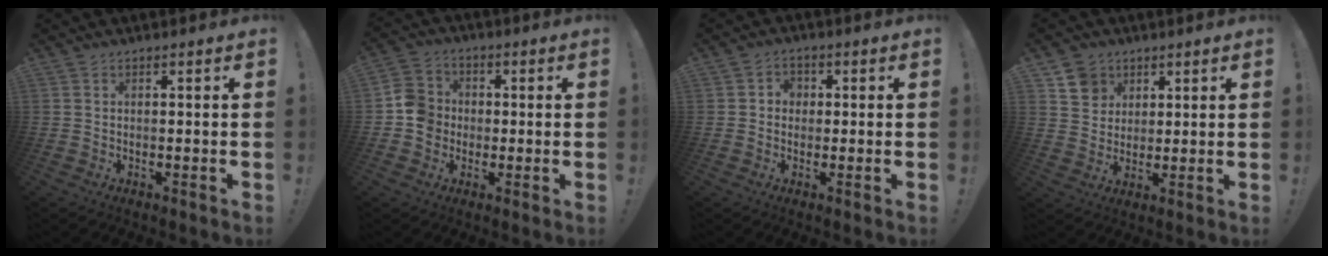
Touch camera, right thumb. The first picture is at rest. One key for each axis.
{"total": 8.8, "fx": -1.4, "fy": 8.1, "fz": 3.2, "tx": -0.048, "ty": 0.023, "tz": -0.021}
{"total": 3.4, "fx": 0.0, "fy": 3.2, "fz": 1.2, "tx": -0.022, "ty": 0.006, "tz": 0.000}
{"total": 8.0, "fx": 4.5, "fy": 6.5, "fz": 1.3, "tx": -0.004, "ty": -0.031, "tz": 0.088}